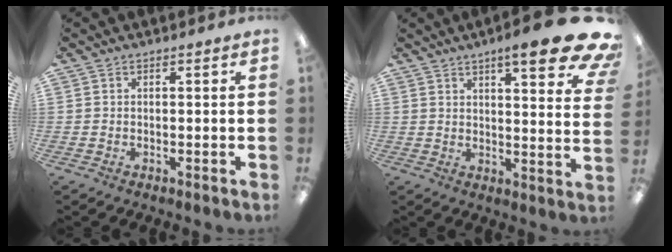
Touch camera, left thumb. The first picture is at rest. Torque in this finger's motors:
{"motor_torque": [0.44, 0.58, 1.63, -1.15, 0.27]}